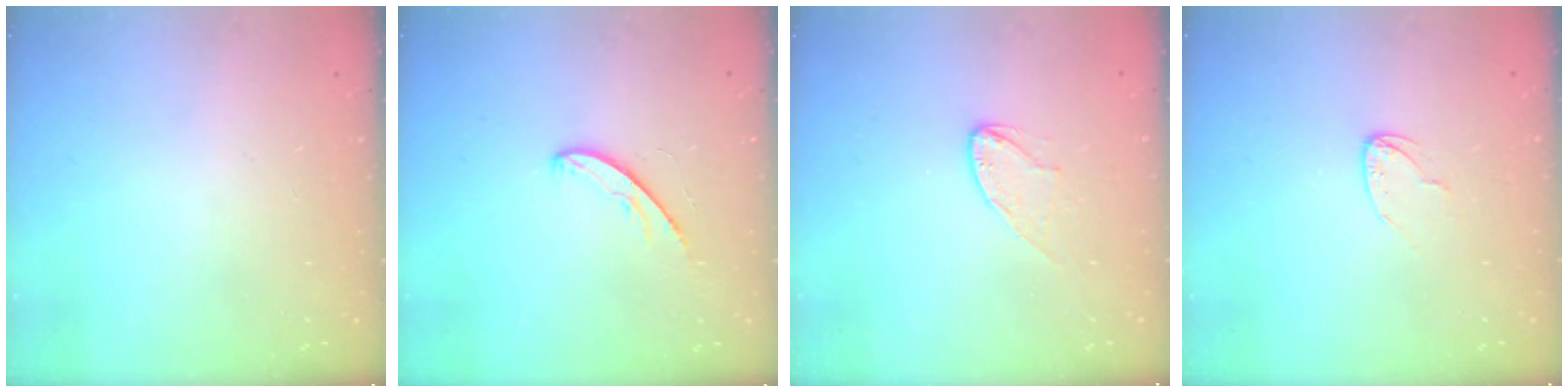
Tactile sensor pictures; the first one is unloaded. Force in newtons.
{"total": 5.3, "press": 5.3, "slide": 0.5}
{"total": 6.8, "press": 6.8, "slide": 0.6}
{"total": 4.3, "press": 4.3, "slide": 0.3}